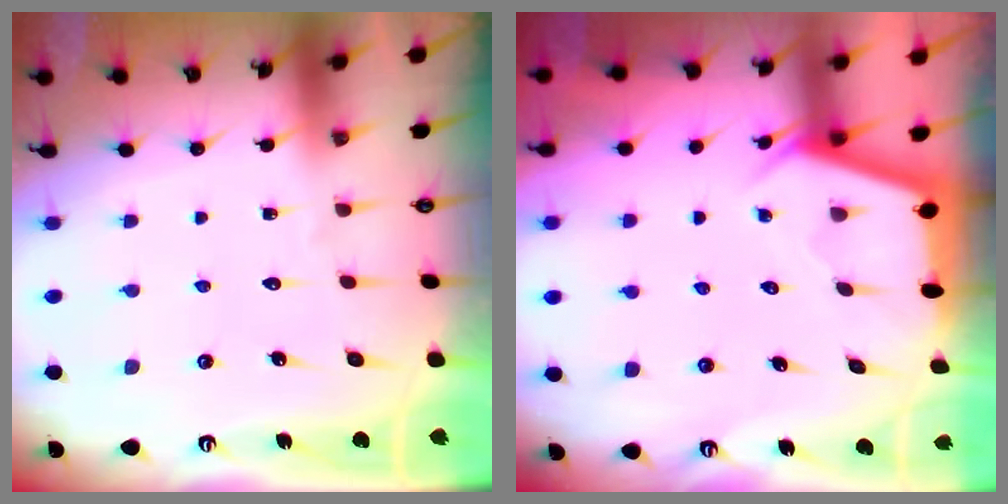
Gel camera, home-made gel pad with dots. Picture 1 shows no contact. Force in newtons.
{"total": 2.8, "press": 2.8, "slide": 0.3}